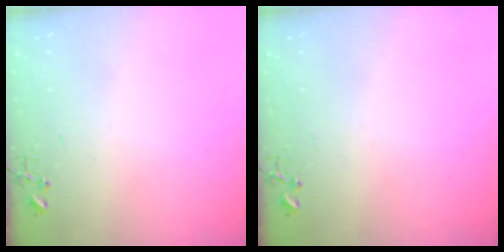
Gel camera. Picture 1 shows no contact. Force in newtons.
{"total": 0.0}